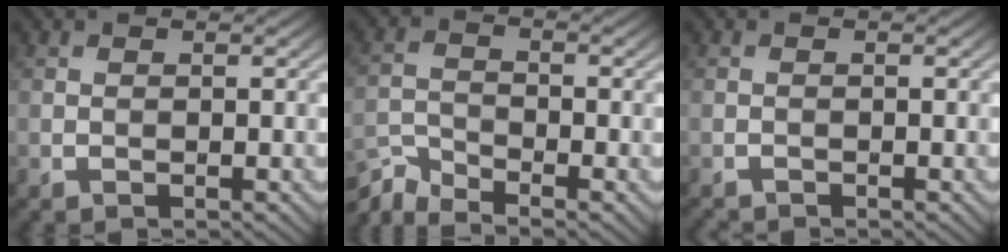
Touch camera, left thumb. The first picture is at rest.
{"total": 4.7, "force": [-4.3, 0.8, 1.9], "torque": [-0.044, -0.010, -0.096]}
{"total": 0.8, "force": [-0.8, 0.0, 0.0], "torque": [0.001, -0.002, -0.019]}